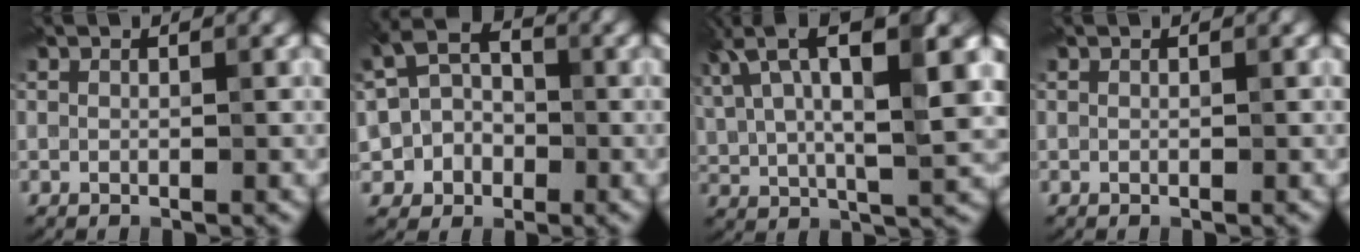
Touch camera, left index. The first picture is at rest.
{"total": 4.9, "force": [-1.2, 4.1, 2.5], "torque": [-0.043, 0.003, -0.028]}
{"total": 12.3, "force": [5.8, 3.9, 10.2], "torque": [-0.186, 0.018, 0.096]}
{"total": 0.0}